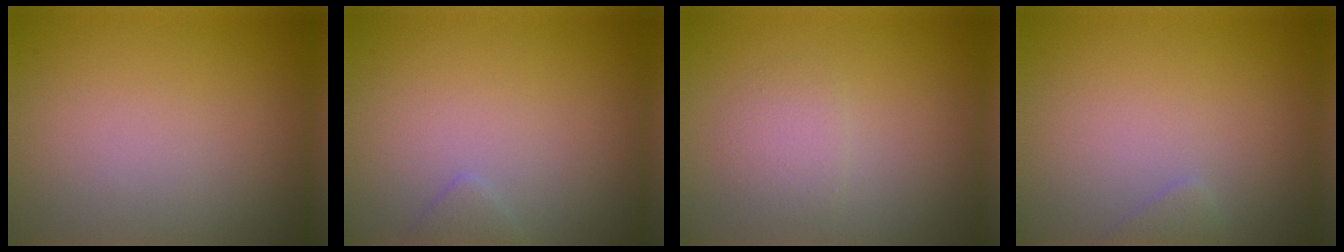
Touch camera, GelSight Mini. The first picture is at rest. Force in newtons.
{"total": 0.9, "press": 0.9, "slide": 0.1}
{"total": 1.6, "press": 1.6, "slide": 0.0}
{"total": 0.8, "press": 0.8, "slide": 0.0}